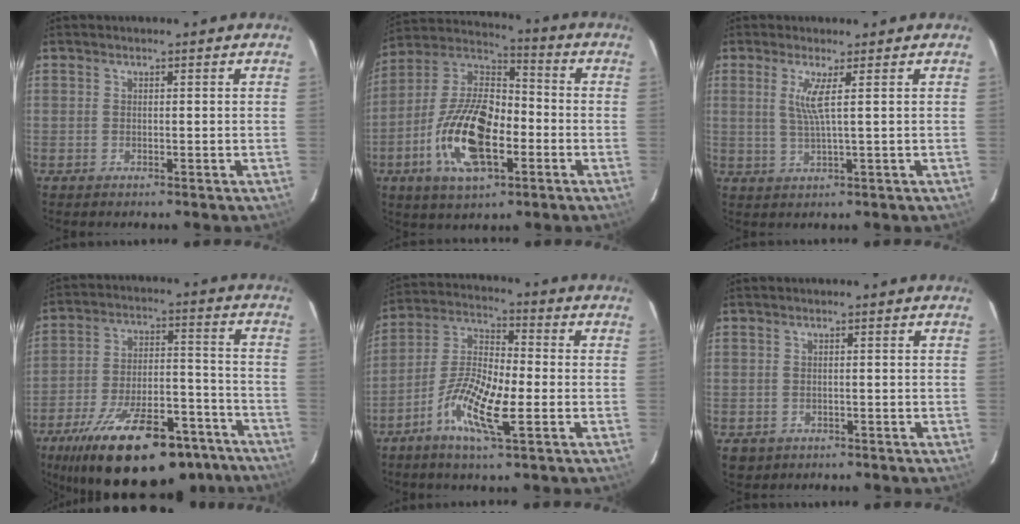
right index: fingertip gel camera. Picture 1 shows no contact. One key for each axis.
{"total": 18.8, "fx": -6.1, "fy": 9.2, "fz": 15.2, "tx": -0.313, "ty": -0.001, "tz": -0.114}
{"total": 3.6, "fx": 1.1, "fy": -0.8, "fz": 3.3, "tx": -0.061, "ty": -0.006, "tz": 0.022}
{"total": 28.4, "fx": -21.0, "fy": 10.7, "fz": 15.9, "tx": -0.271, "ty": -0.009, "tz": -0.296}
{"total": 11.6, "fx": -4.6, "fy": 2.9, "fz": 10.3, "tx": -0.212, "ty": -0.001, "tz": -0.098}
{"total": 2.7, "fx": -0.9, "fy": 2.4, "fz": 0.7, "tx": -0.019, "ty": -0.002, "tz": -0.009}